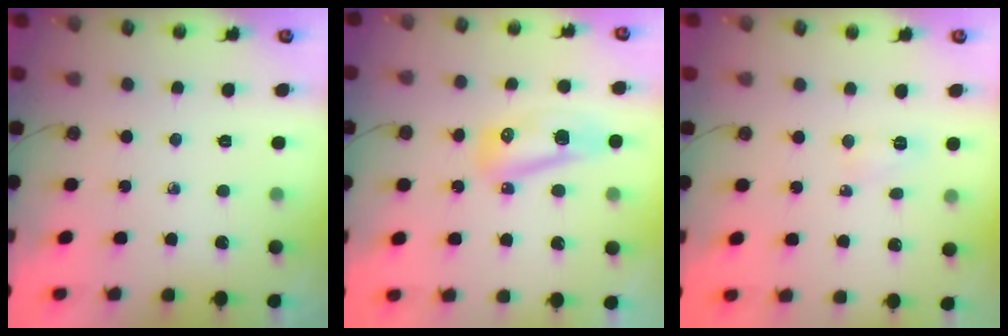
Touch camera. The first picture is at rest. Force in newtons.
{"total": 10.7, "press": 9.3, "slide": 5.2}
{"total": 3.5, "press": 3.3, "slide": 1.2}